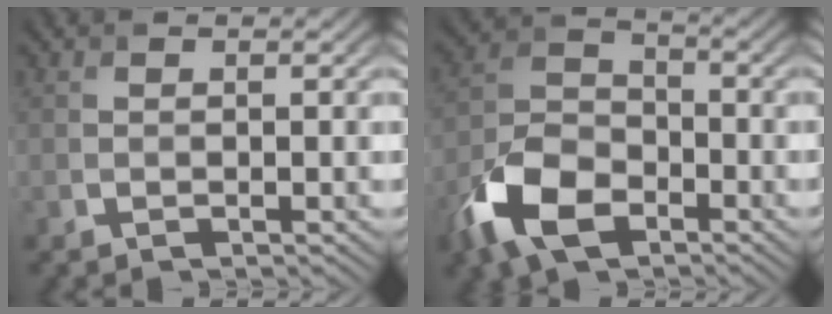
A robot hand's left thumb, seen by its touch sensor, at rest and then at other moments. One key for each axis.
{"total": 10.6, "fx": -5.8, "fy": 5.9, "fz": 6.6, "tx": -0.152, "ty": -0.011, "tz": -0.128}